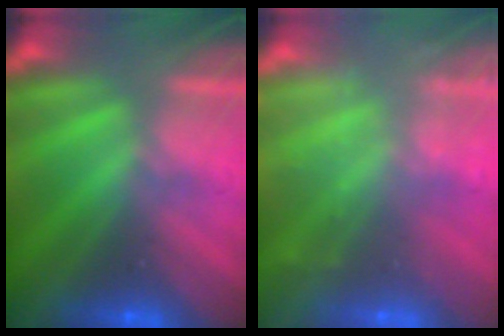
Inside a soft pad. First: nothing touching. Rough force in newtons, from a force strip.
{"total": 2.3}